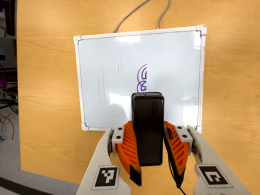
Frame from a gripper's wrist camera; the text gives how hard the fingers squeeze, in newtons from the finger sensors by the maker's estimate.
{"total": 7.5, "left": 6.1, "right": 8.8}